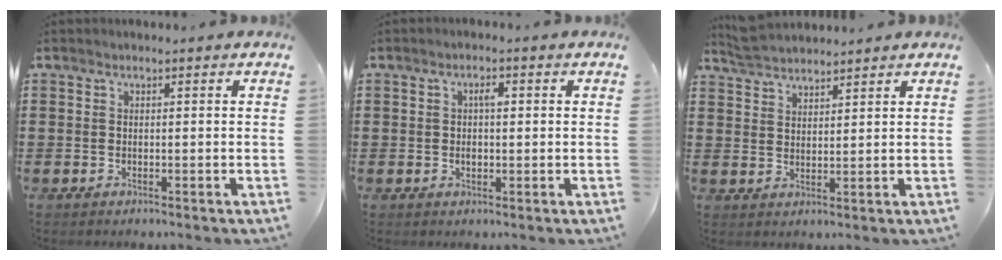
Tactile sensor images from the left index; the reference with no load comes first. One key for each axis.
{"total": 2.3, "fx": 0.3, "fy": 1.0, "fz": 2.0, "tx": -0.041, "ty": 0.005, "tz": 0.004}
{"total": 4.0, "fx": 3.9, "fy": 0.5, "fz": 0.6, "tx": -0.026, "ty": -0.008, "tz": 0.074}